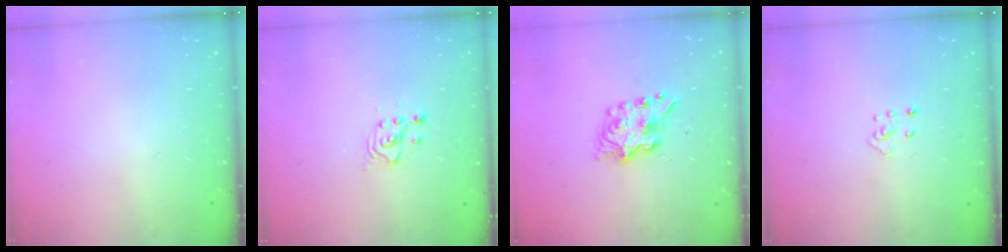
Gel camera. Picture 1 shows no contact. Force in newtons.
{"total": 2.5, "press": 2.5, "slide": 0.3}
{"total": 8.2, "press": 8.1, "slide": 0.3}
{"total": 3.7, "press": 3.7, "slide": 0.3}